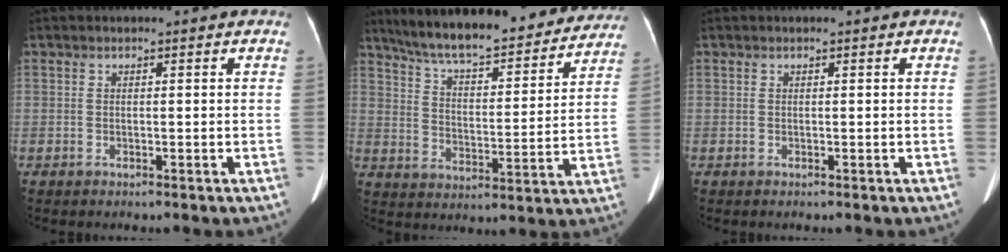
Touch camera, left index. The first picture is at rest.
{"total": 23.8, "force": [21.1, 4.8, 10.0], "torque": [-0.155, -0.001, 0.288]}
{"total": 0.0}